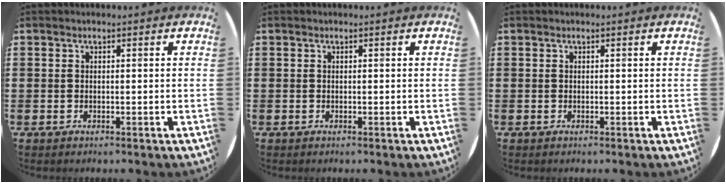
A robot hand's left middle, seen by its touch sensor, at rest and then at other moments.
{"total": 0.0}
{"total": 0.0}